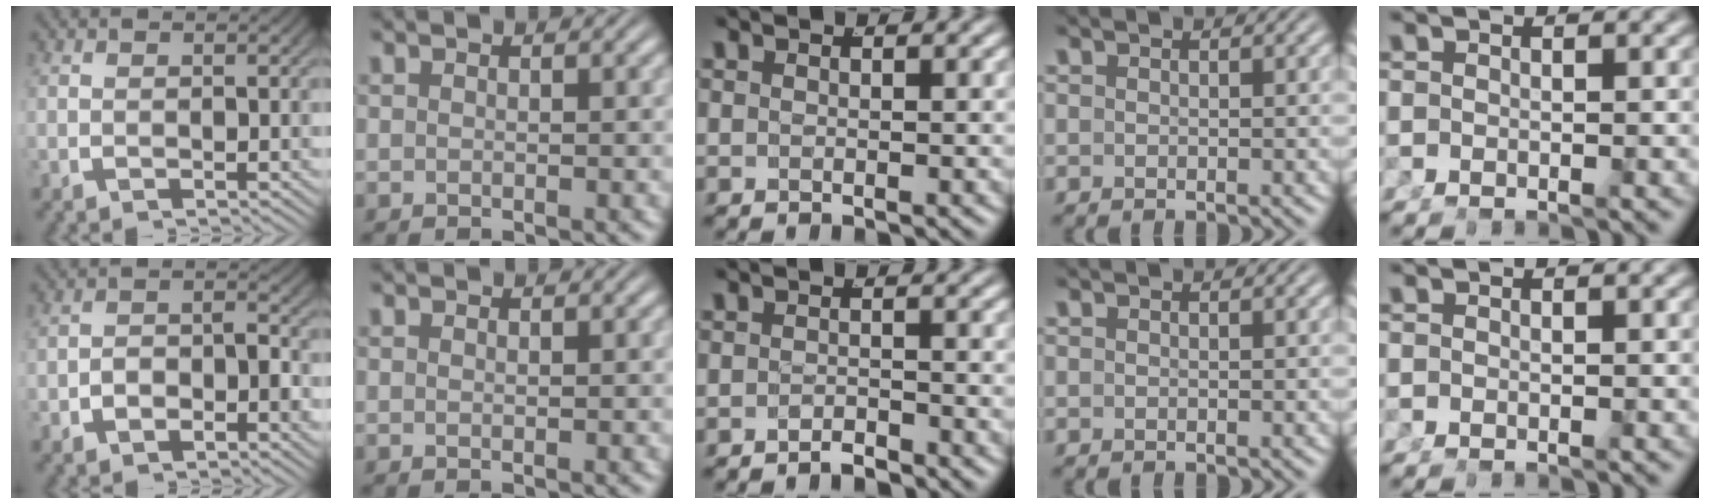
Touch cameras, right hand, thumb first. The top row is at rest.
{"thumb": {"total": 3.0, "force": [-1.1, 1.9, 2.0], "torque": [-0.026, -0.005, -0.017]}, "middle": {"total": 1.7, "force": [-1.7, -0.1, 0.2], "torque": [-0.001, -0.003, -0.028]}}